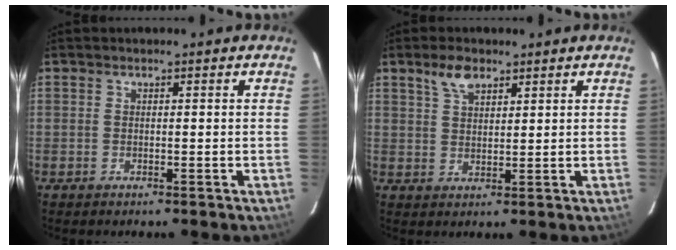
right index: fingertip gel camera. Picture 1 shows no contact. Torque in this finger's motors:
{"motor_torque": [0.08, 0.11, 0.06, 0.05]}